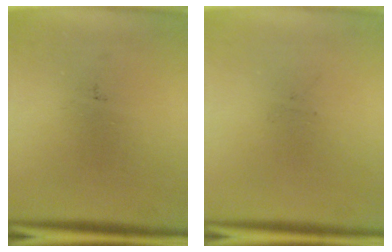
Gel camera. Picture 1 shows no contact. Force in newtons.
{"total": 0.0}